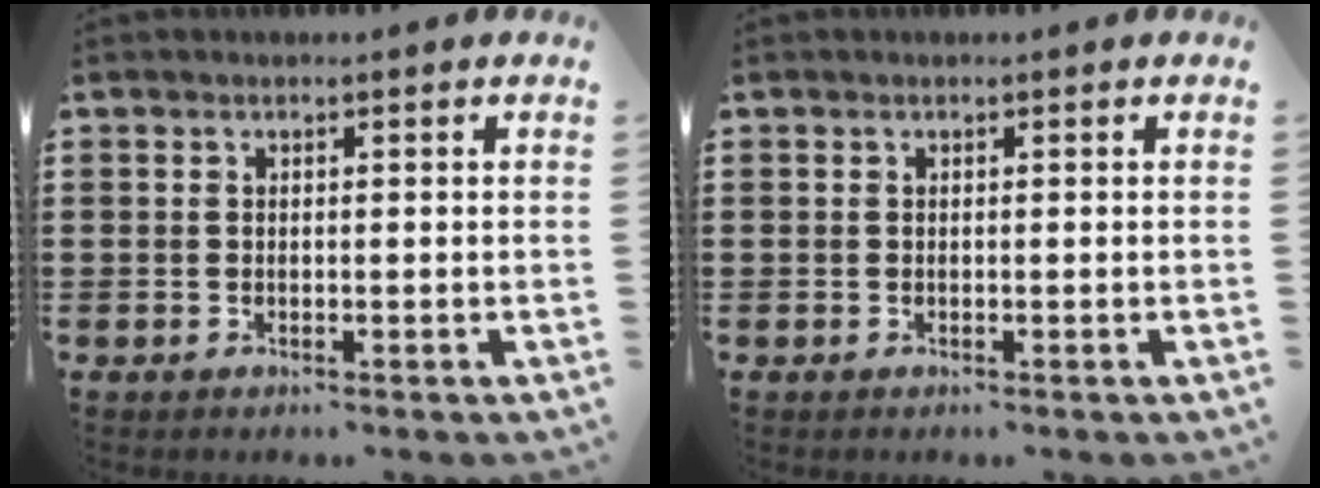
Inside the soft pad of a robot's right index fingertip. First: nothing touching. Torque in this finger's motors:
{"motor_torque": [0.00, 2.14, 0.00, 0.00]}